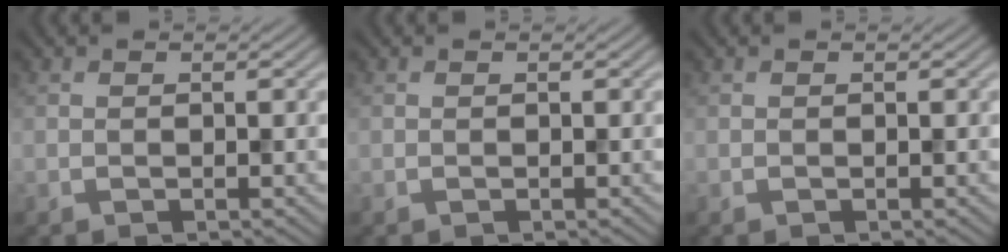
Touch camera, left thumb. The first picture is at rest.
{"total": 0.0}
{"total": 0.0}